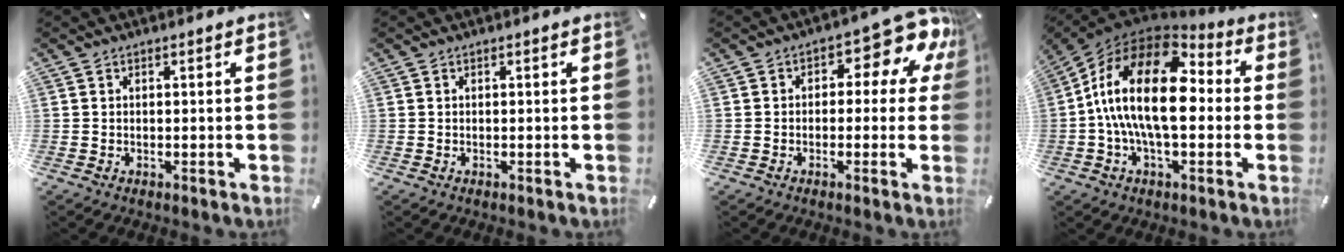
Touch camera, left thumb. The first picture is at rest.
{"total": 0.0}
{"total": 10.5, "force": [4.3, 5.1, 8.0], "torque": [-0.099, -0.036, 0.072]}
{"total": 20.9, "force": [0.1, 11.0, 17.7], "torque": [-0.339, 0.010, 0.001]}